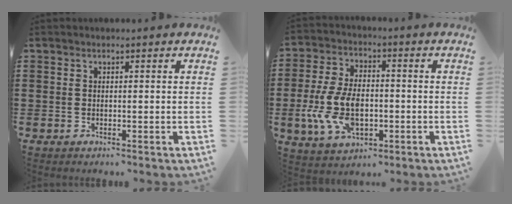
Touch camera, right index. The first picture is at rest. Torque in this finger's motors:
{"motor_torque": [2.14, 0.00, 1.05, 0.21]}